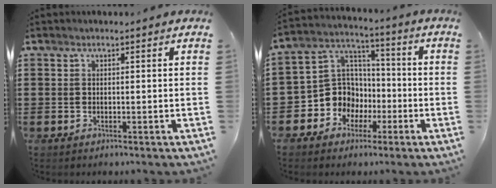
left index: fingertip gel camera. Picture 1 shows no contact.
{"total": 9.2, "force": [-2.7, 8.5, 2.3], "torque": [-0.095, 0.006, -0.051]}